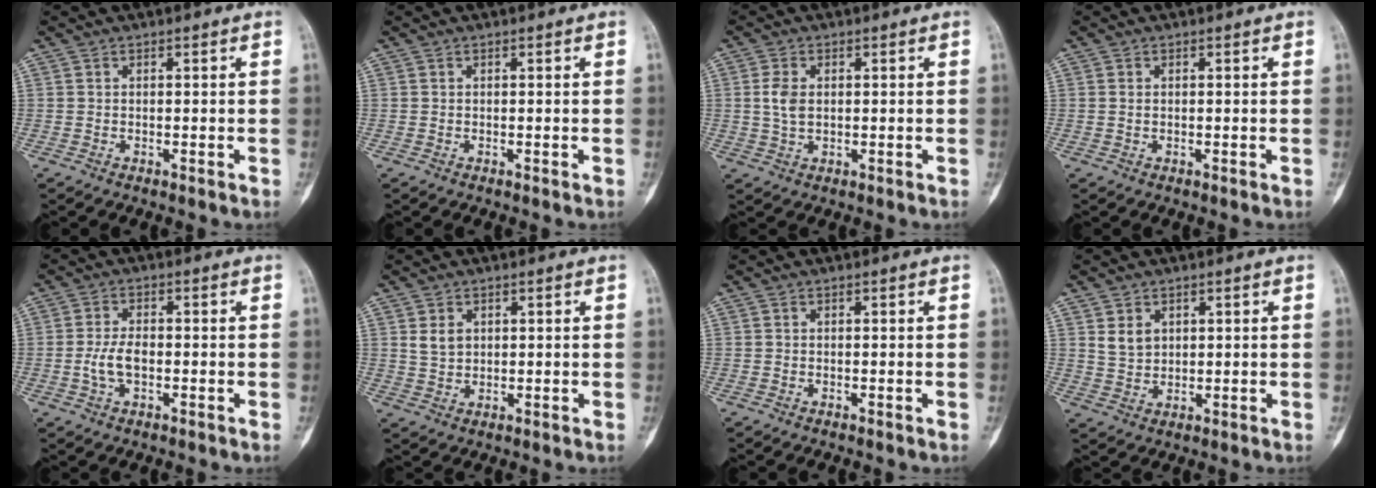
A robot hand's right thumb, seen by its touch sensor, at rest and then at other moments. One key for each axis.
{"total": 0.0}
{"total": 4.1, "fx": 0.5, "fy": 2.5, "fz": 3.2, "tx": -0.066, "ty": 0.000, "tz": 0.010}
{"total": 0.6, "fx": 0.1, "fy": 0.4, "fz": 0.4, "tx": -0.011, "ty": 0.000, "tz": 0.002}
{"total": 4.6, "fx": -1.0, "fy": 2.4, "fz": 3.8, "tx": -0.080, "ty": 0.011, "tz": -0.021}
{"total": 3.4, "fx": 1.1, "fy": 2.6, "fz": 1.9, "tx": -0.024, "ty": -0.005, "tz": 0.026}
{"total": 0.0}
{"total": 3.9, "fx": 1.5, "fy": 3.0, "fz": 2.0, "tx": -0.023, "ty": -0.011, "tz": 0.036}